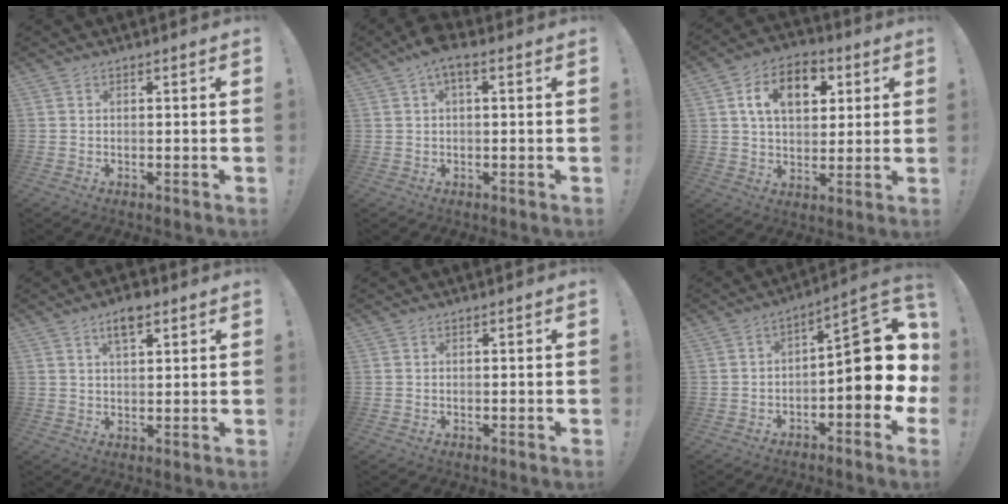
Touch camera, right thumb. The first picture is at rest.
{"total": 4.2, "force": [1.7, 1.2, 3.6], "torque": [-0.068, -0.002, 0.030]}
{"total": 13.5, "force": [4.8, 8.9, 8.9], "torque": [-0.128, -0.003, 0.087]}
{"total": 5.7, "force": [3.2, 2.2, 4.1], "torque": [-0.063, -0.007, 0.053]}
{"total": 0.0}
{"total": 15.0, "force": [-1.2, 5.6, 13.9], "torque": [-0.173, 0.009, -0.017]}